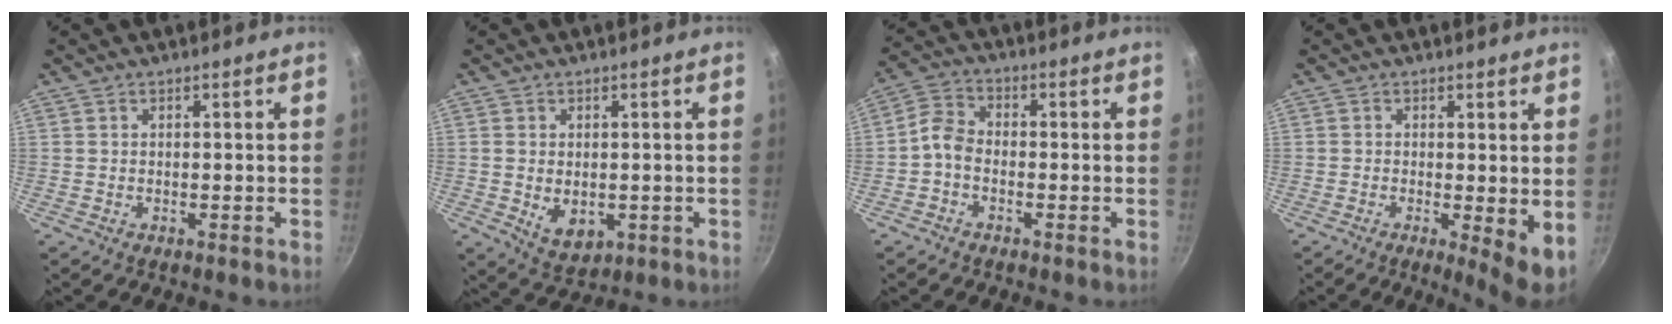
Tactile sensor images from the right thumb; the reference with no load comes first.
{"total": 6.1, "force": [-0.6, 4.2, 4.4], "torque": [-0.061, -0.011, 0.003]}
{"total": 4.4, "force": [-1.8, 3.1, 2.7], "torque": [-0.057, 0.030, -0.048]}
{"total": 5.6, "force": [-0.3, 1.5, 5.4], "torque": [-0.077, -0.015, -0.005]}